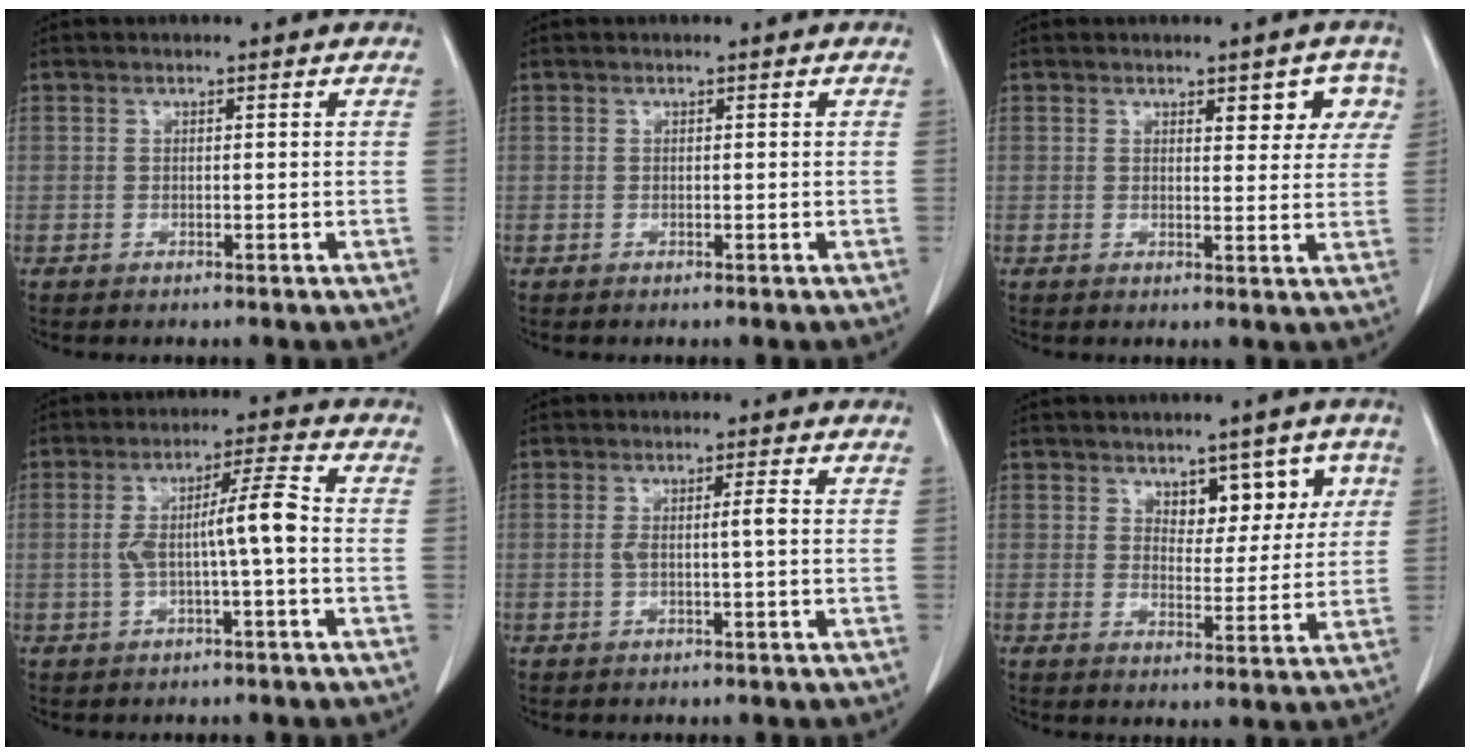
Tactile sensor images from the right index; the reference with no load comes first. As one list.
[{"total": 0.0}, {"total": 5.2, "force": [2.6, 2.2, 3.9], "torque": [-0.035, 0.007, 0.028]}, {"total": 7.0, "force": [-0.7, 0.3, 7.0], "torque": [-0.127, 0.020, -0.010]}, {"total": 2.7, "force": [0.0, 0.0, 2.7], "torque": [-0.052, 0.005, 0.002]}, {"total": 6.7, "force": [3.1, 3.8, 4.6], "torque": [-0.047, 0.011, 0.048]}]